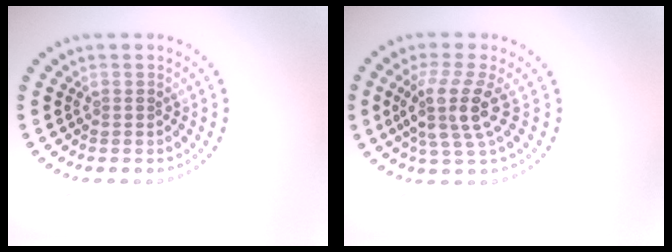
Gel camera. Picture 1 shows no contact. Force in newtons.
{"total": 4.0, "press": 3.1, "slide": 2.5}